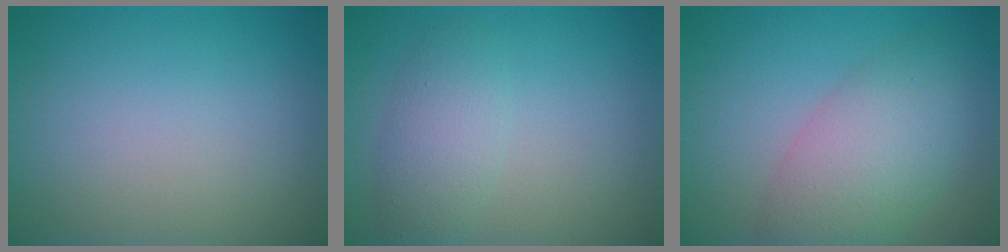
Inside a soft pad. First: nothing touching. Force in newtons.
{"total": 2.9, "press": 2.9, "slide": 0.0}
{"total": 6.0, "press": 6.0, "slide": 0.1}